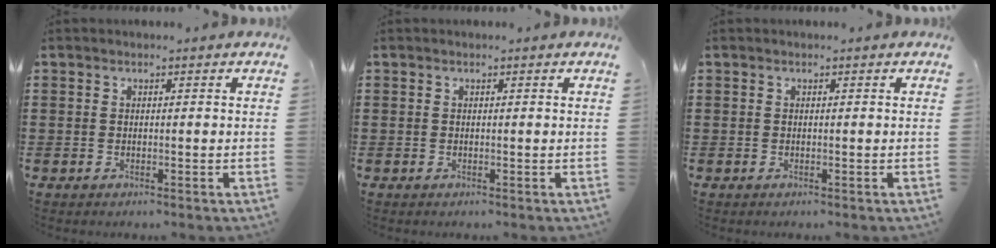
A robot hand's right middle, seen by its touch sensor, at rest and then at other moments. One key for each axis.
{"total": 0.0}
{"total": 0.0}